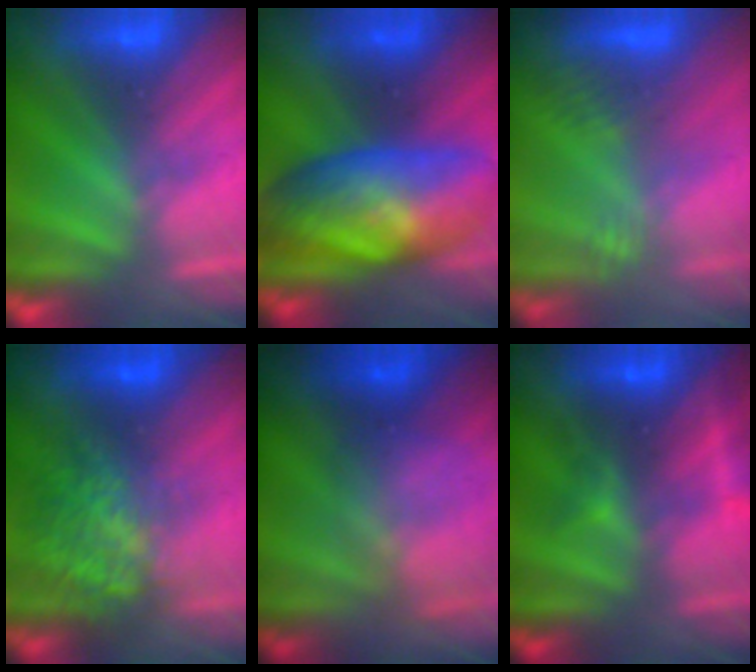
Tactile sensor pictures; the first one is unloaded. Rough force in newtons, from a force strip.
{"total": 7.8}
{"total": 2.7}
{"total": 7.8}
{"total": 7.6}
{"total": 2.5}